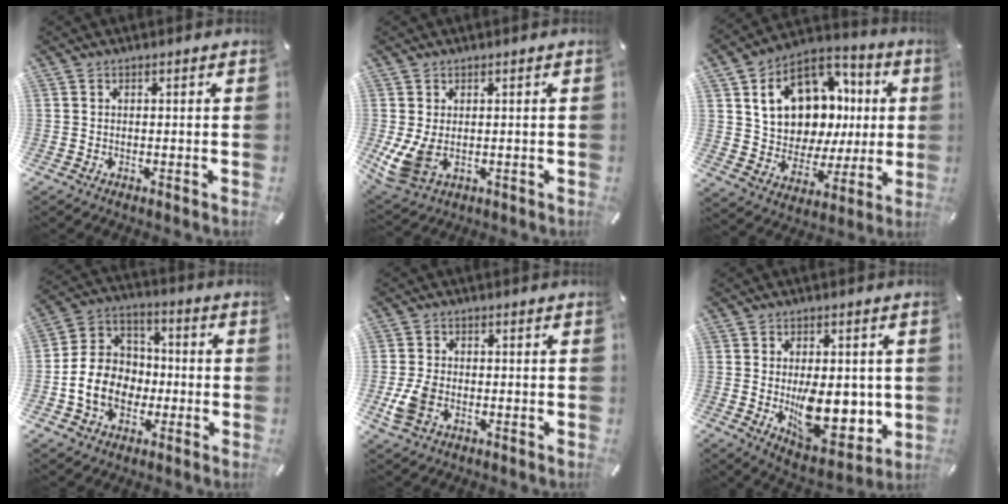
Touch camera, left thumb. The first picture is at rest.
{"total": 6.0, "force": [0.1, 4.2, 4.3], "torque": [-0.108, -0.004, 0.004]}
{"total": 17.2, "force": [5.4, 13.5, 9.2], "torque": [-0.153, -0.031, 0.108]}
{"total": 12.3, "force": [-3.4, 10.4, 5.6], "torque": [-0.133, 0.027, -0.058]}
{"total": 5.9, "force": [-1.5, 4.4, 3.6], "torque": [-0.087, 0.005, -0.028]}
{"total": 13.8, "force": [-0.9, 8.7, 10.7], "torque": [-0.147, -0.014, -0.007]}